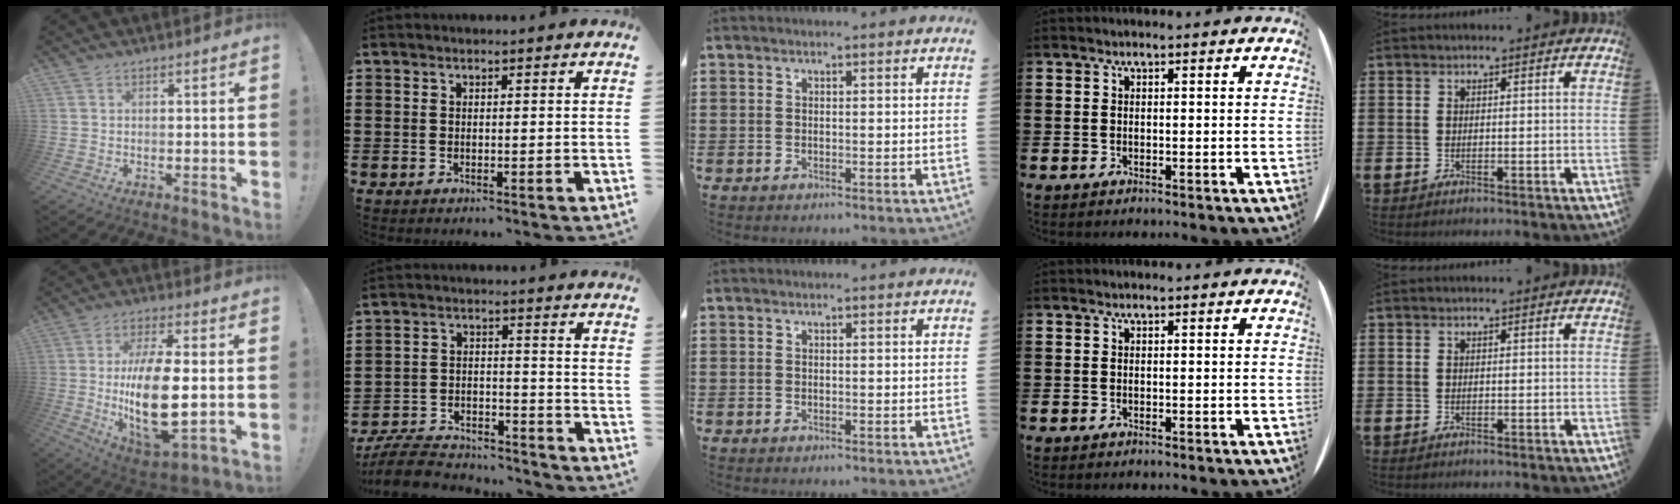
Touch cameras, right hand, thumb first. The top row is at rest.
{"thumb": {"total": 19.9, "force": [-0.3, 8.8, 17.9], "torque": [-0.332, -0.016, -0.004]}, "index": {"total": 7.6, "force": [-7.2, 1.6, 1.8], "torque": [-0.039, 0.018, -0.140]}}